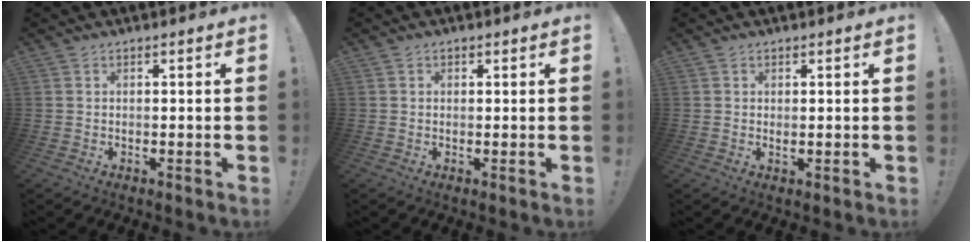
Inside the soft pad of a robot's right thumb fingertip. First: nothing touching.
{"total": 0.8, "force": [0.5, 0.6, 0.2], "torque": [0.003, -0.001, 0.008]}
{"total": 0.9, "force": [0.7, 0.3, 0.5], "torque": [0.006, -0.006, 0.010]}